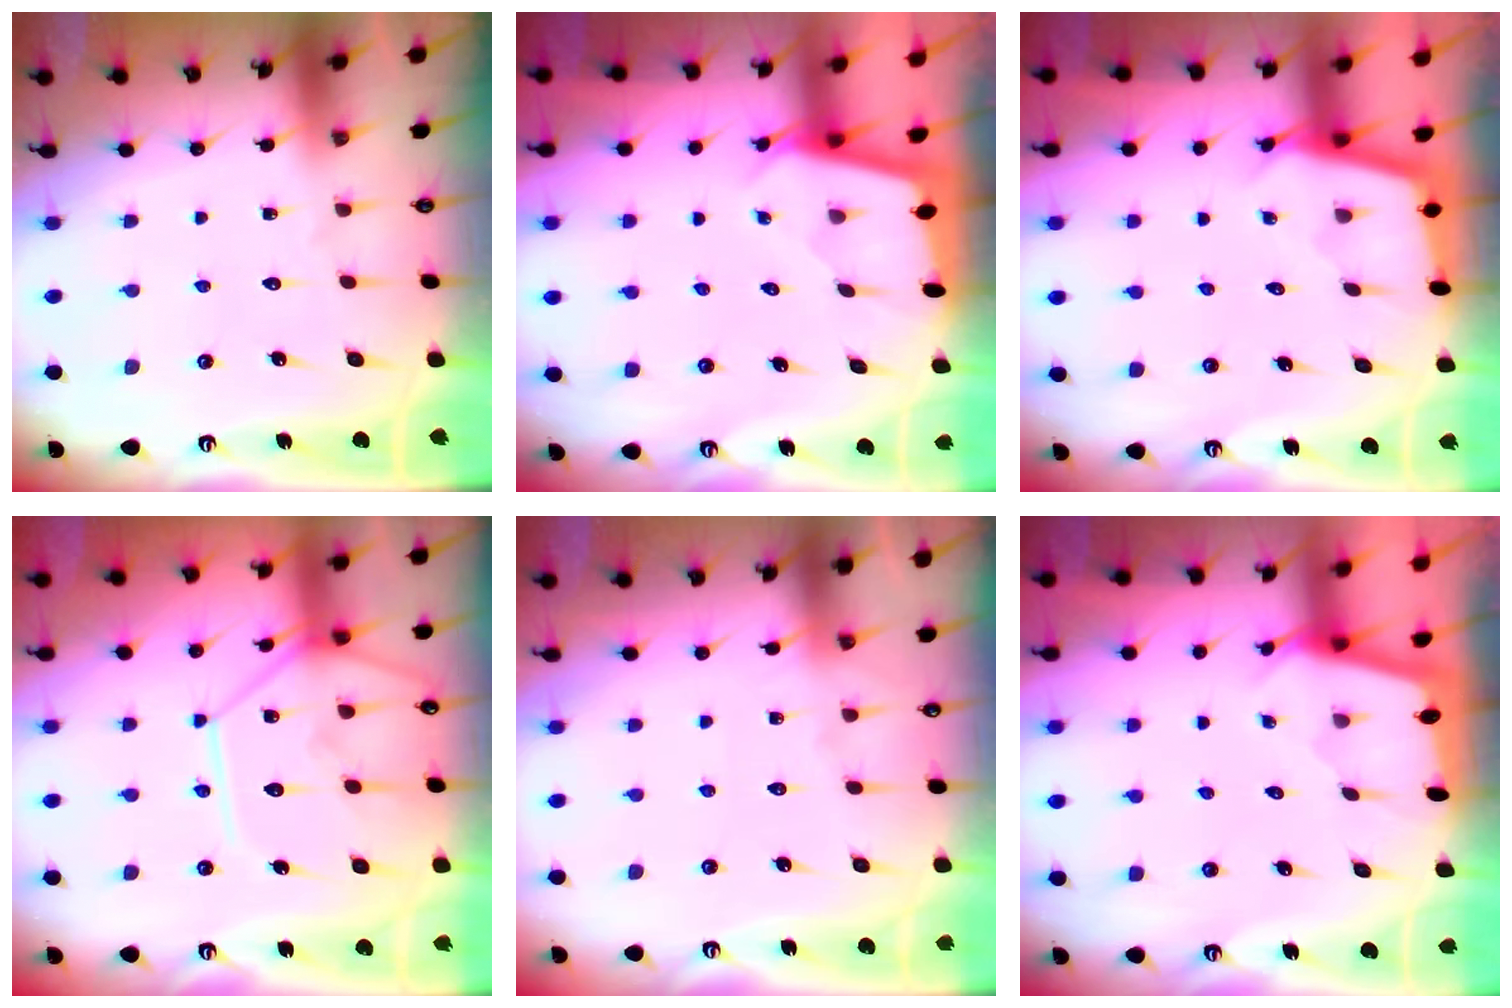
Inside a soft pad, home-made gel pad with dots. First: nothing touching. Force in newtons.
{"total": 1.8, "press": 1.7, "slide": 0.2}
{"total": 2.3, "press": 2.3, "slide": 0.1}
{"total": 13.4, "press": 13.3, "slide": 1.5}
{"total": 3.9, "press": 3.8, "slide": 0.6}
{"total": 1.8, "press": 1.8, "slide": 0.1}